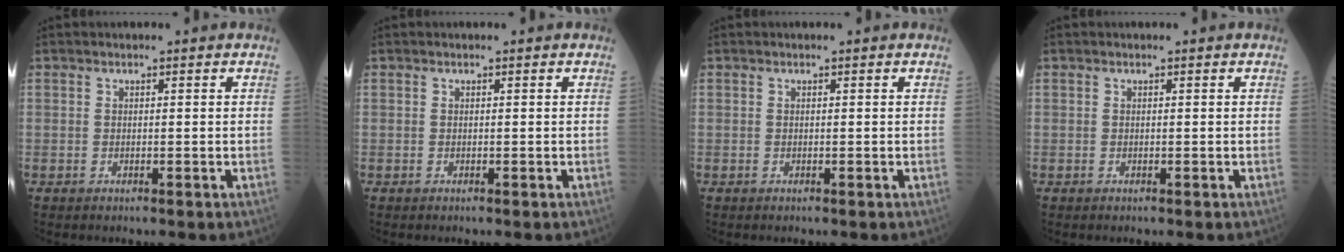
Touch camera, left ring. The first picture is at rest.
{"total": 0.0}
{"total": 0.0}
{"total": 0.0}